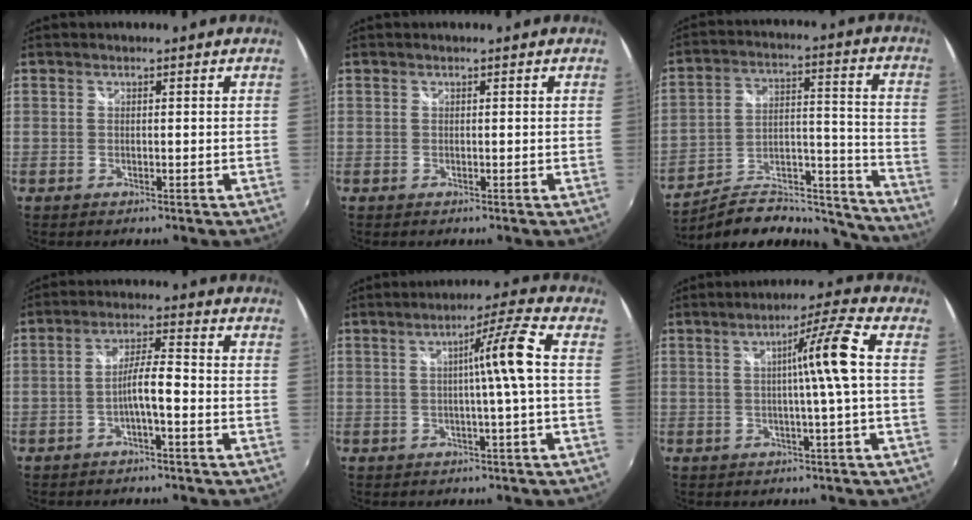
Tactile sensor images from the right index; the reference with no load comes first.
{"total": 0.0}
{"total": 20.1, "force": [-17.7, 6.1, 7.1], "torque": [-0.106, 0.031, -0.249]}
{"total": 4.7, "force": [-2.3, 0.2, 4.1], "torque": [-0.081, 0.011, -0.041]}
{"total": 7.1, "force": [-0.1, -1.6, 6.9], "torque": [-0.105, 0.009, 0.001]}
{"total": 7.7, "force": [0.1, -1.8, 7.5], "torque": [-0.115, 0.009, 0.002]}